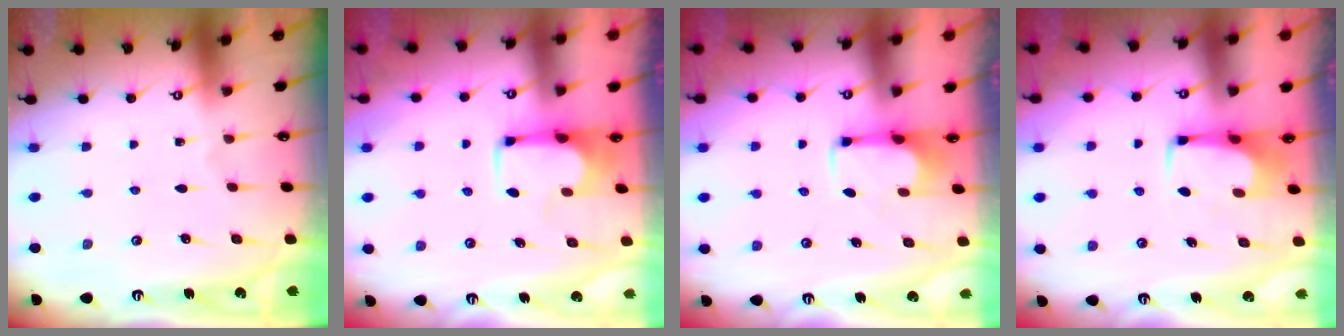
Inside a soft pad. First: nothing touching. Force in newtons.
{"total": 3.4, "press": 3.4, "slide": 0.5}
{"total": 2.8, "press": 2.6, "slide": 1.0}
{"total": 0.6, "press": 0.5, "slide": 0.3}